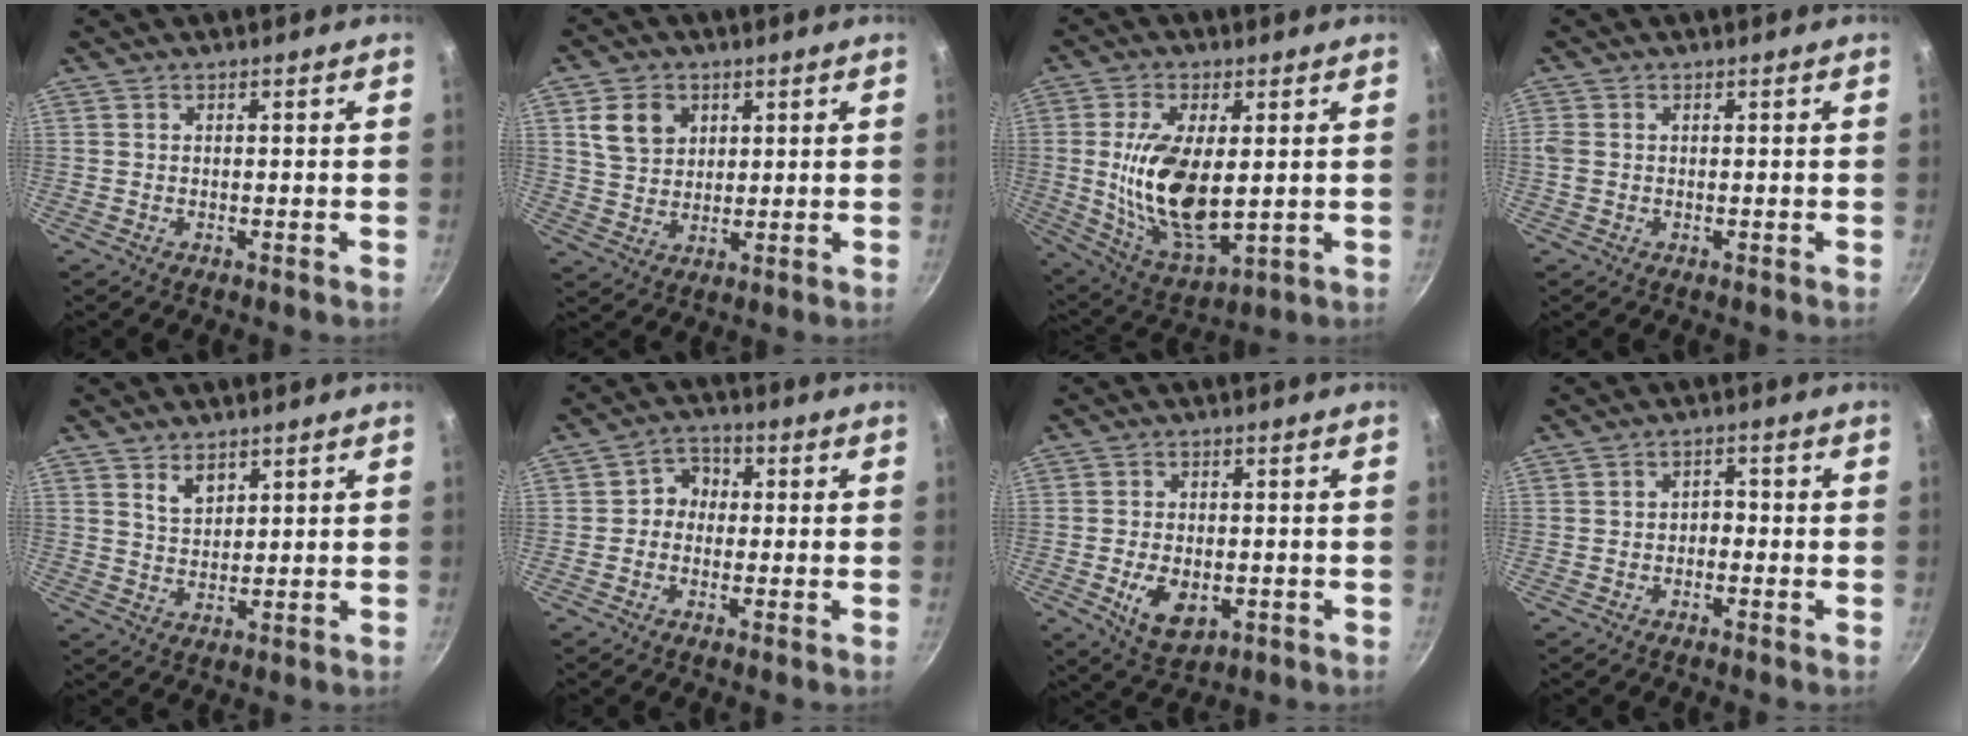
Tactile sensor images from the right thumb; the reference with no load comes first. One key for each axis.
{"total": 8.0, "fx": 3.1, "fy": 6.3, "fz": 3.9, "tx": -0.045, "ty": -0.008, "tz": 0.062}
{"total": 16.3, "fx": 0.7, "fy": 7.8, "fz": 14.2, "tx": -0.260, "ty": -0.021, "tz": 0.028}
{"total": 1.9, "fx": 0.1, "fy": 1.5, "fz": 1.1, "tx": -0.033, "ty": 0.001, "tz": 0.002}
{"total": 3.9, "fx": 2.4, "fy": 2.2, "fz": 2.0, "tx": -0.021, "ty": -0.022, "tz": 0.051}
{"total": 5.0, "fx": -0.2, "fy": 4.3, "fz": 2.6, "tx": -0.016, "ty": 0.020, "tz": -0.015}
{"total": 7.8, "fx": -2.2, "fy": 4.8, "fz": 5.8, "tx": -0.089, "ty": 0.000, "tz": -0.026}
{"total": 2.3, "fx": -0.6, "fy": 1.7, "fz": 1.4, "tx": -0.004, "ty": 0.012, "tz": -0.019}